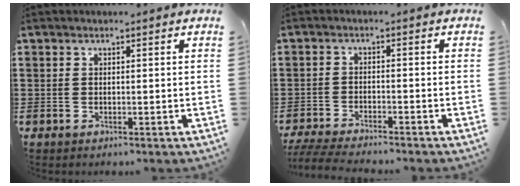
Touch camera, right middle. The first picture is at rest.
{"total": 4.1, "force": [-3.9, 0.1, 1.2], "torque": [-0.034, -0.011, -0.081]}